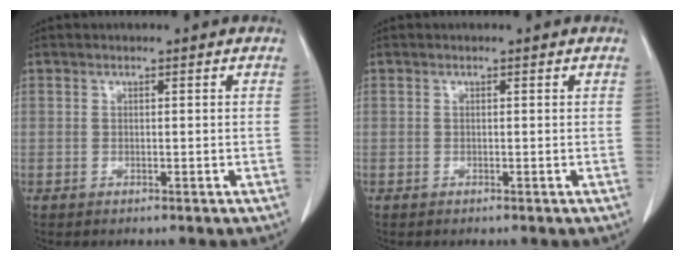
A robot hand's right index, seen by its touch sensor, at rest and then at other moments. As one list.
[{"total": 0.0}]